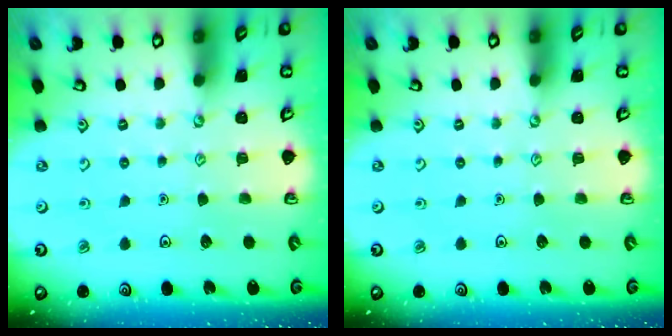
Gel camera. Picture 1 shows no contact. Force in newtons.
{"total": 0.0}